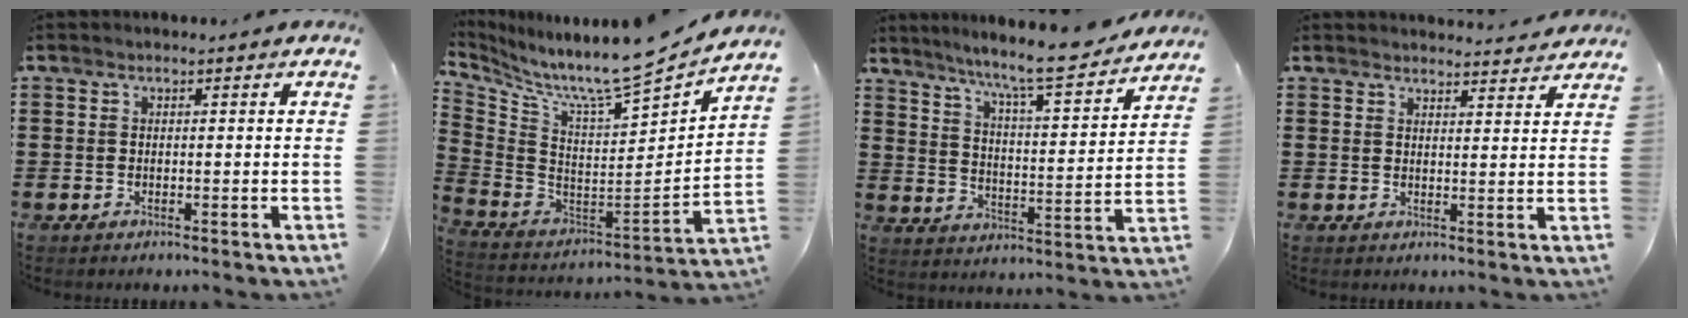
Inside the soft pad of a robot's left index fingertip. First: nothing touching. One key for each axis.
{"total": 8.9, "fx": 7.9, "fy": 0.1, "fz": 4.1, "tx": -0.099, "ty": -0.081, "tz": 0.121}
{"total": 8.1, "fx": 7.3, "fy": -0.5, "fz": 3.6, "tx": -0.081, "ty": -0.057, "tz": 0.113}
{"total": 3.0, "fx": 3.0, "fy": 0.1, "fz": 0.3, "tx": -0.006, "ty": -0.013, "tz": 0.054}